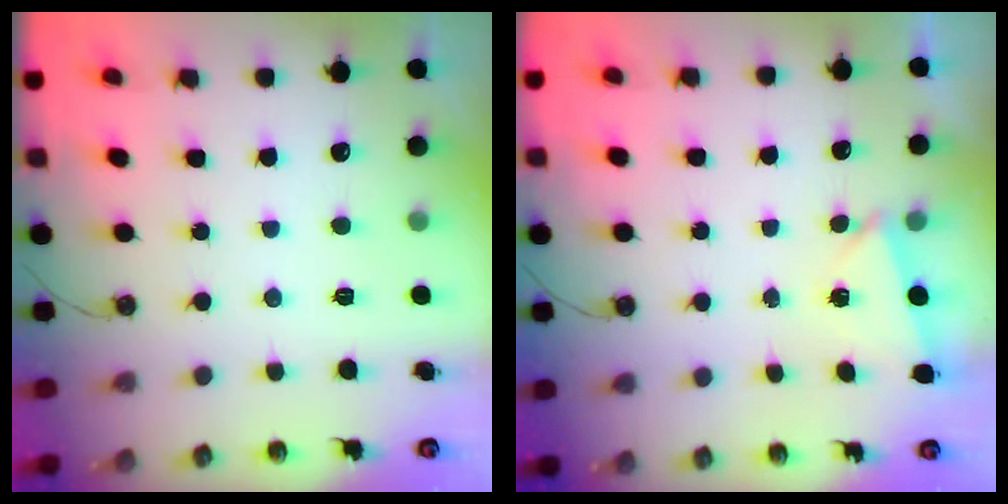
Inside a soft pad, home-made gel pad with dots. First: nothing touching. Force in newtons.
{"total": 1.6, "press": 0.9, "slide": 1.2}